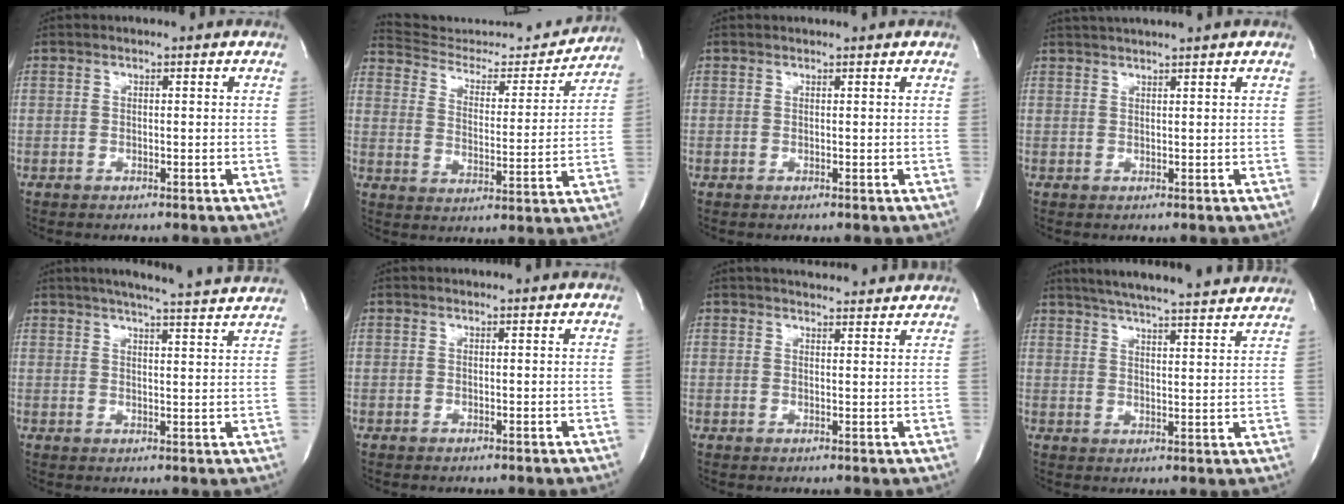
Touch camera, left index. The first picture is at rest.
{"total": 18.0, "force": [17.5, 2.7, 3.1], "torque": [-0.044, -0.036, 0.247]}
{"total": 1.1, "force": [1.0, 0.2, 0.1], "torque": [-0.011, 0.008, 0.013]}
{"total": 4.1, "force": [3.7, -1.0, 1.6], "torque": [-0.025, 0.018, 0.060]}
{"total": 13.6, "force": [12.4, -0.3, 5.6], "torque": [-0.096, -0.010, 0.151]}
{"total": 0.8, "force": [0.8, 0.1, 0.0], "torque": [-0.011, 0.006, 0.008]}
{"total": 9.1, "force": [8.6, 1.7, 2.4], "torque": [-0.034, 0.012, 0.099]}
{"total": 21.8, "force": [19.9, 1.5, 8.8], "torque": [-0.145, -0.006, 0.255]}